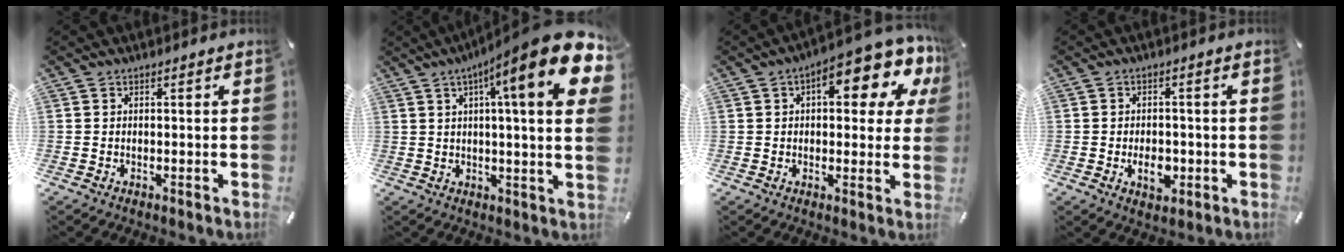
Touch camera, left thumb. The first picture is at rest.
{"total": 20.7, "force": [8.5, 2.8, 18.7], "torque": [-0.280, -0.046, 0.114]}
{"total": 14.4, "force": [6.5, 6.0, 11.3], "torque": [-0.141, -0.039, 0.102]}
{"total": 5.5, "force": [-1.5, 3.6, 3.8], "torque": [-0.054, 0.000, -0.026]}